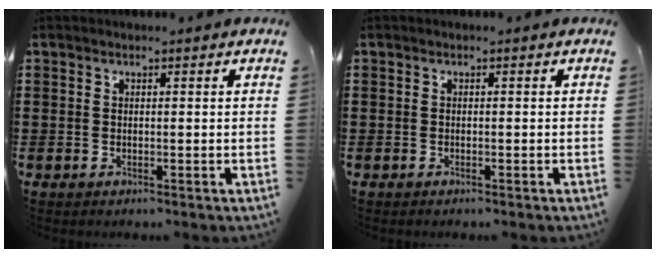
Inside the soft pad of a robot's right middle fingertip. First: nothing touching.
{"total": 0.0}